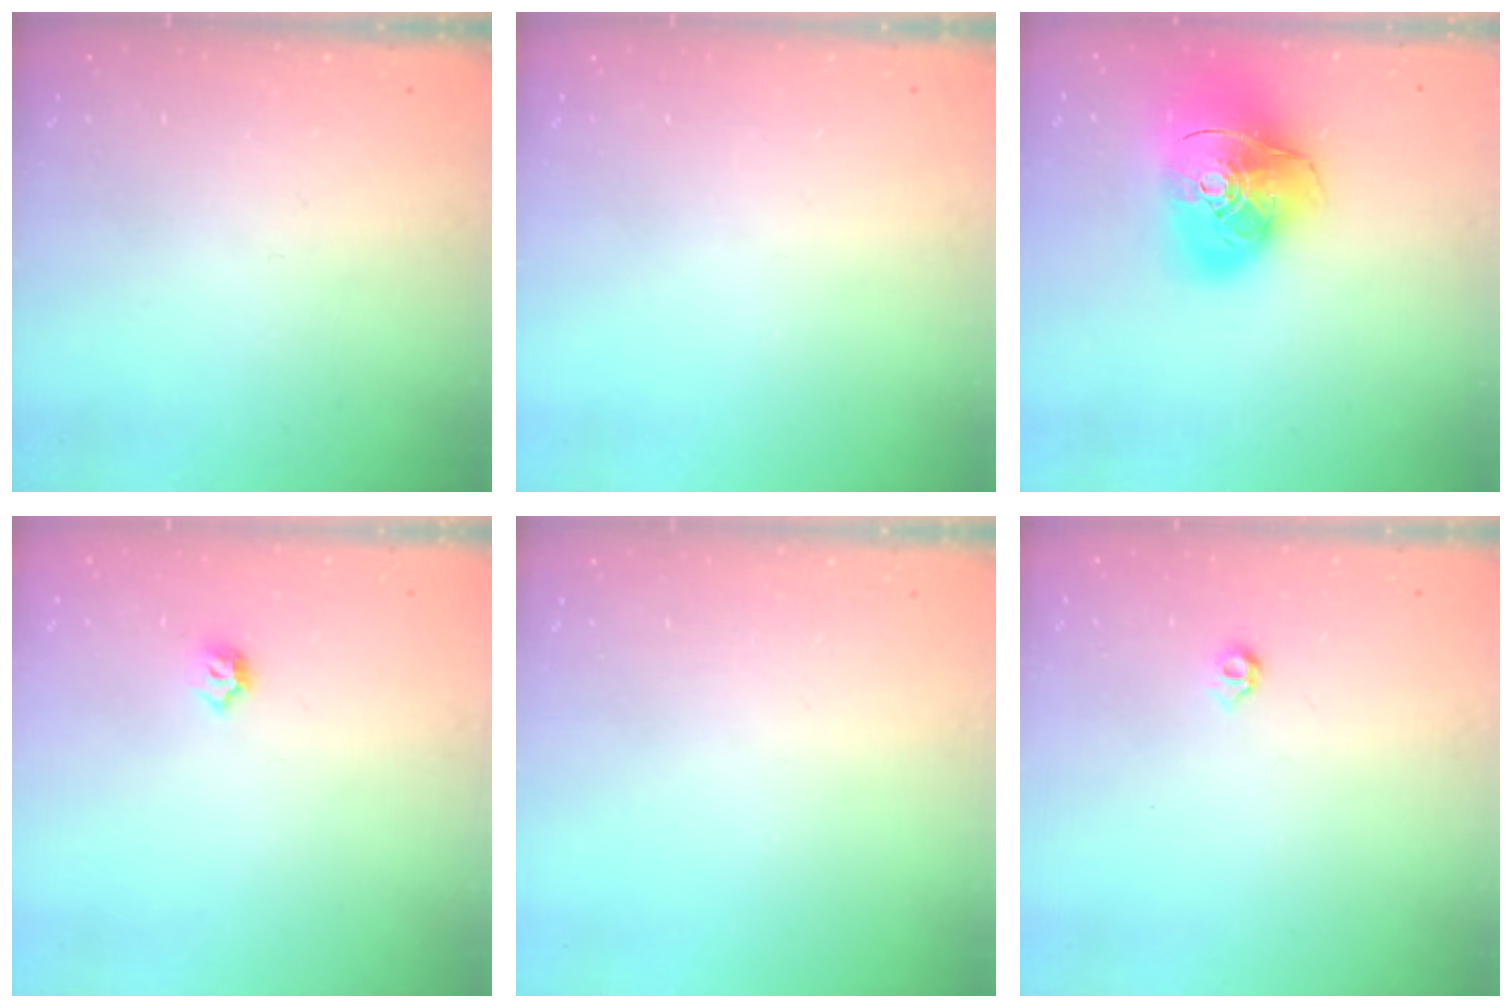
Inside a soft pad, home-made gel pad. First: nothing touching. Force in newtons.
{"total": 0.0}
{"total": 19.4, "press": 19.2, "slide": 2.5}
{"total": 3.7, "press": 3.6, "slide": 0.6}
{"total": 0.0}
{"total": 4.2, "press": 4.1, "slide": 0.8}